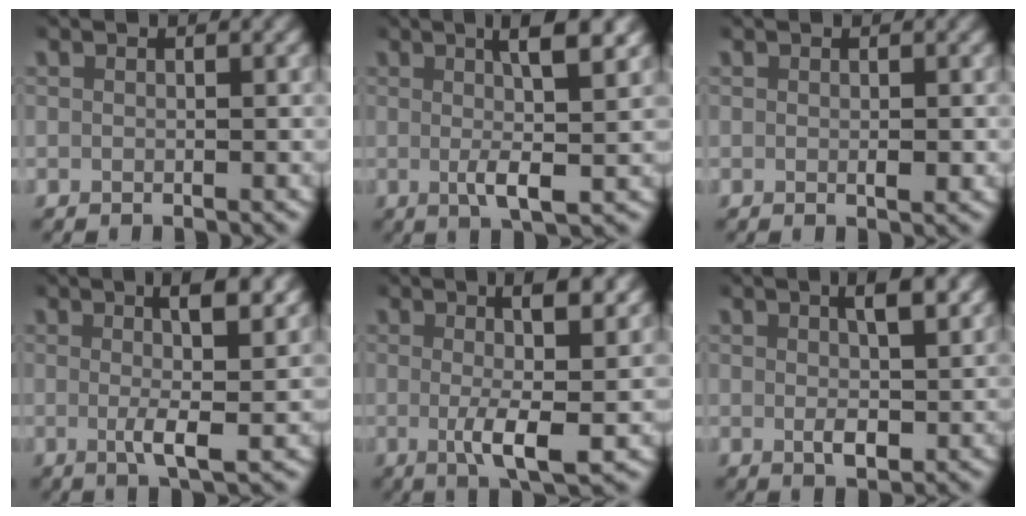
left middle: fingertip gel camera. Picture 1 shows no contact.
{"total": 5.3, "force": [1.1, 0.9, 5.1], "torque": [-0.085, -0.002, 0.022]}
{"total": 0.8, "force": [0.0, 0.3, 0.7], "torque": [-0.010, -0.005, 0.002]}
{"total": 5.0, "force": [0.9, 1.0, 4.8], "torque": [-0.078, -0.003, 0.019]}
{"total": 6.1, "force": [0.4, 1.5, 5.9], "torque": [-0.094, -0.005, 0.013]}
{"total": 4.1, "force": [0.9, 1.6, 3.7], "torque": [-0.053, 0.000, 0.022]}